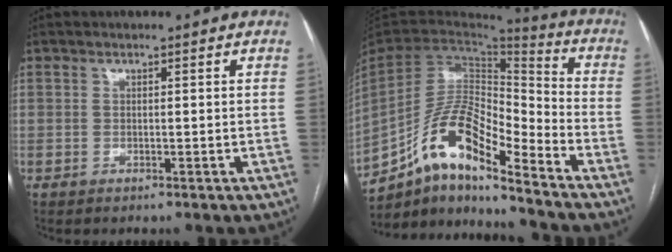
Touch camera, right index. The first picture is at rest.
{"total": 15.4, "force": [-10.6, 3.2, 10.7], "torque": [-0.206, 0.023, -0.190]}